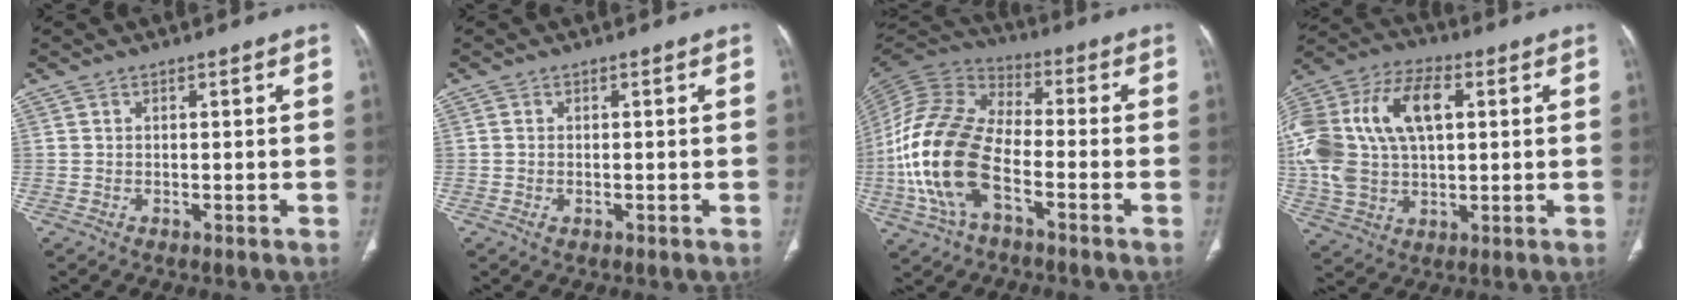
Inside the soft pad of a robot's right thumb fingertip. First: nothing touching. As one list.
[{"total": 1.0, "force": [-0.3, 0.7, 0.6], "torque": [-0.015, 0.003, -0.002]}, {"total": 18.5, "force": [-5.4, 9.9, 14.7], "torque": [-0.308, 0.028, -0.106]}, {"total": 23.9, "force": [4.6, 14.1, 18.7], "torque": [-0.410, 0.023, 0.082]}]